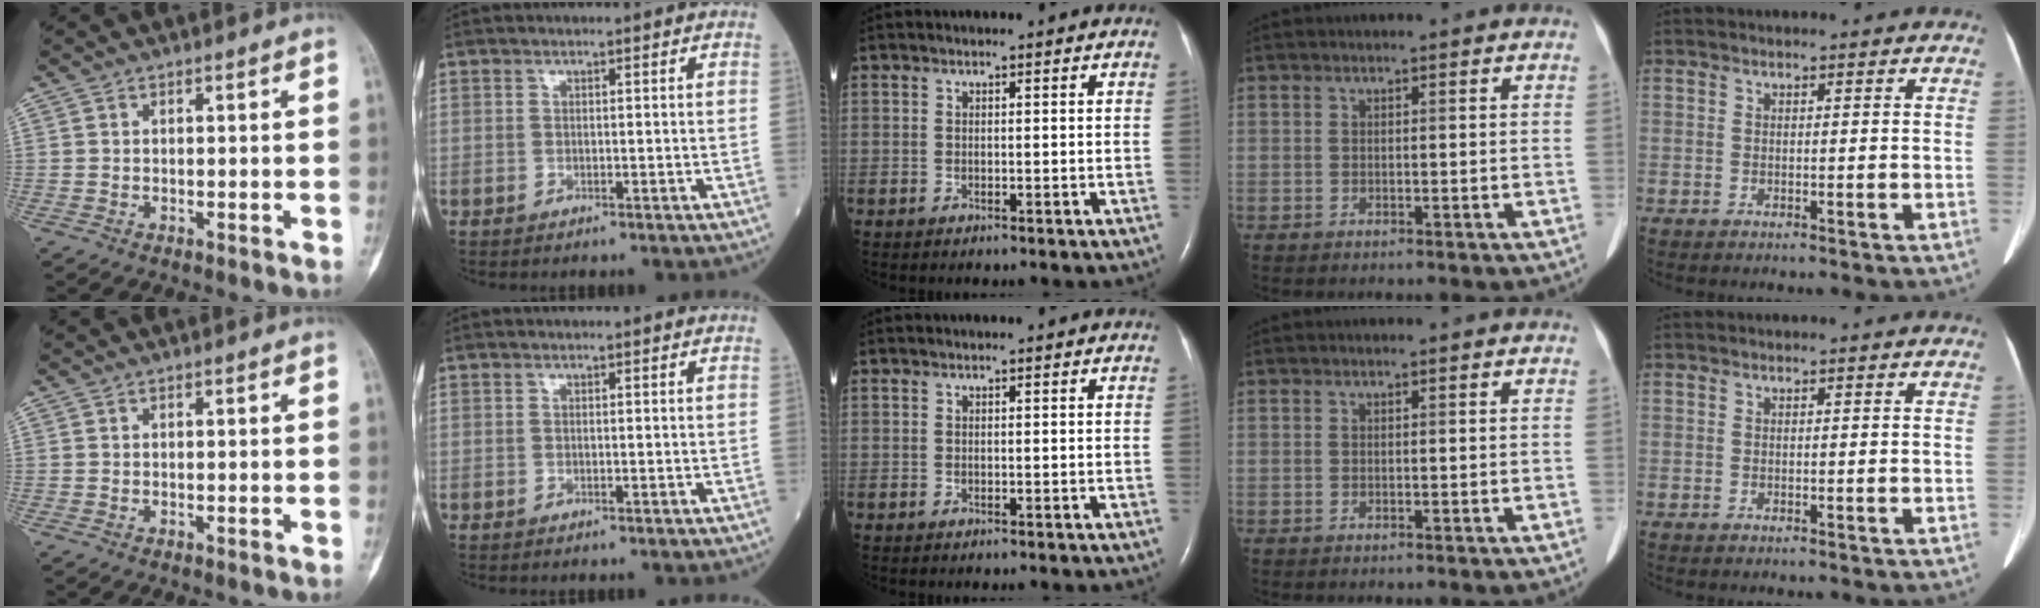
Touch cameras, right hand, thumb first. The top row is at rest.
{}